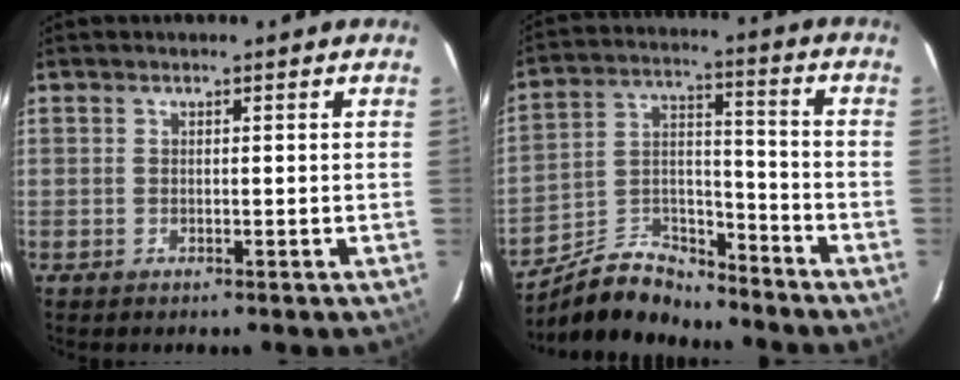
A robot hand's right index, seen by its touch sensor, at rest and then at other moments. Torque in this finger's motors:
{"motor_torque": [0.40, -0.69, -0.21, -0.07]}